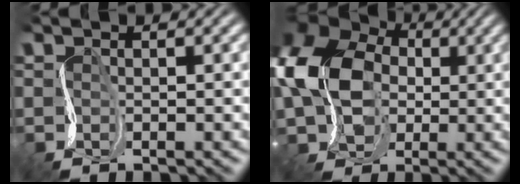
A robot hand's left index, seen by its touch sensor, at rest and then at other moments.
{"total": 12.2, "force": [1.5, 9.7, 7.3], "torque": [-0.141, 0.007, 0.014]}